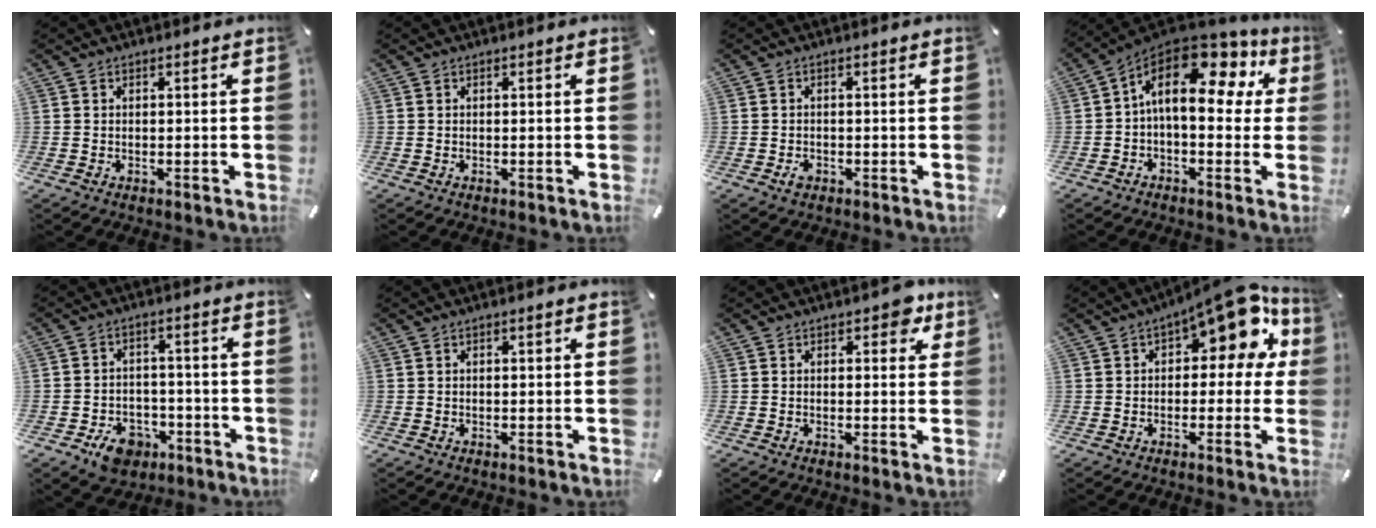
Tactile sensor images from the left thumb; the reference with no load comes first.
{"total": 0.0}
{"total": 1.5, "force": [-0.6, 1.1, 0.9], "torque": [-0.017, 0.003, -0.012]}
{"total": 17.2, "force": [4.9, 9.0, 13.9], "torque": [-0.234, -0.024, 0.078]}
{"total": 8.2, "force": [-4.6, 5.7, 3.6], "torque": [-0.059, 0.029, -0.082]}
{"total": 0.7, "force": [0.1, 0.2, 0.7], "torque": [-0.012, 0.003, 0.000]}
{"total": 3.9, "force": [1.7, 2.2, 2.7], "torque": [-0.019, -0.005, 0.021]}
{"total": 13.4, "force": [6.1, 6.3, 10.2], "torque": [-0.137, -0.038, 0.102]}